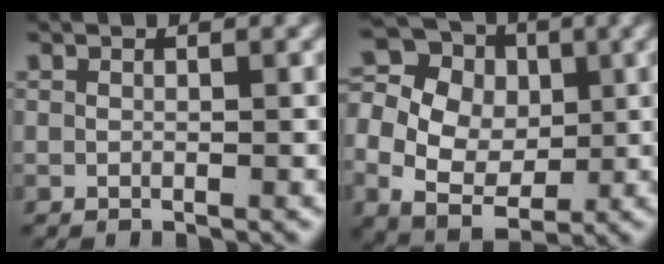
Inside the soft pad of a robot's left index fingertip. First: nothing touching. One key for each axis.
{"total": 15.2, "fx": 0.7, "fy": 12.7, "fz": 8.4, "tx": -0.169, "ty": -0.027, "tz": 0.001}